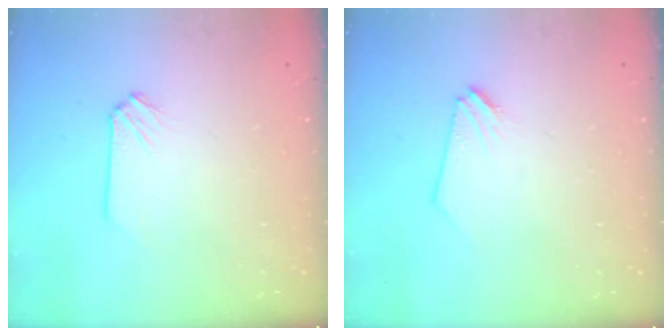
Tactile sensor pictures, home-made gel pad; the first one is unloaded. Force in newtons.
{"total": 0.0}